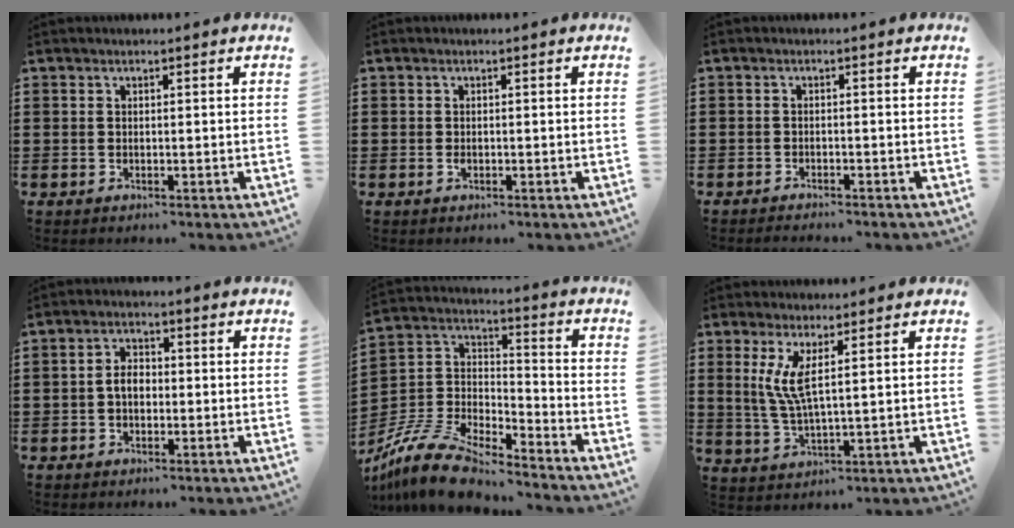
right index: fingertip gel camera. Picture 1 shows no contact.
{"total": 0.6, "force": [-0.3, 0.3, 0.5], "torque": [-0.011, -0.004, -0.004]}
{"total": 1.5, "force": [-1.5, -0.1, -0.1], "torque": [-0.001, 0.001, -0.031]}
{"total": 3.1, "force": [-0.5, 1.9, 2.4], "torque": [-0.053, 0.002, -0.013]}
{"total": 11.6, "force": [-10.6, 2.3, 4.2], "torque": [-0.096, 0.020, -0.216]}
{"total": 5.5, "force": [2.1, 0.8, 5.0], "torque": [-0.120, -0.010, 0.032]}